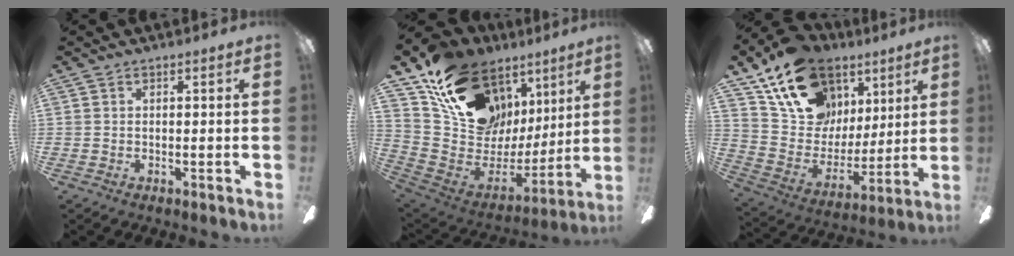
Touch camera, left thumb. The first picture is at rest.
{"total": 19.2, "force": [12.6, 11.9, 8.3], "torque": [-0.155, -0.087, 0.247]}
{"total": 20.6, "force": [12.8, 13.5, 8.8], "torque": [-0.161, -0.066, 0.242]}